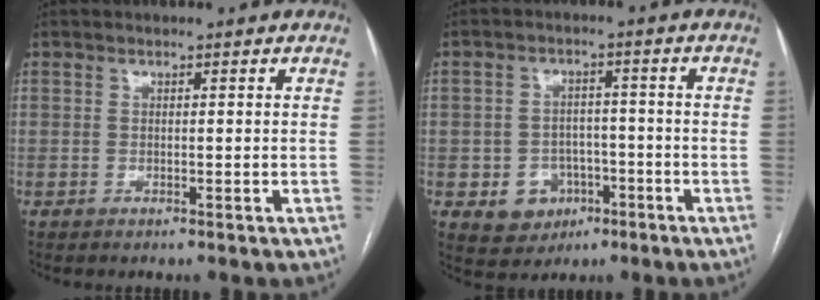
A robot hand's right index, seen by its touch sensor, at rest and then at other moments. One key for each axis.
{"total": 6.5, "fx": -2.5, "fy": 5.5, "fz": 2.2, "tx": -0.035, "ty": 0.010, "tz": -0.027}